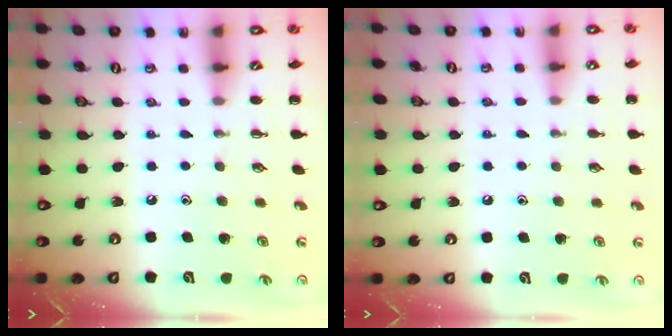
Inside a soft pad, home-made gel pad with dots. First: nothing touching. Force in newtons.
{"total": 5.6, "press": 5.2, "slide": 2.2}